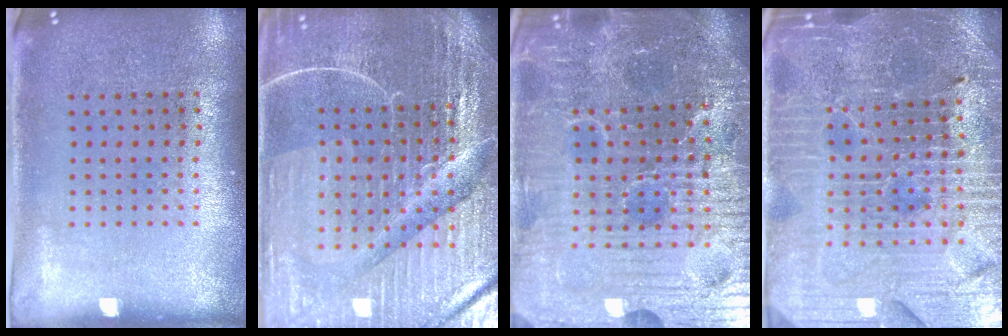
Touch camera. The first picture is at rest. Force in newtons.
{"total": 6.3, "press": 5.7, "slide": 2.8}
{"total": 6.4, "press": 6.0, "slide": 2.3}
{"total": 4.9, "press": 4.7, "slide": 1.5}